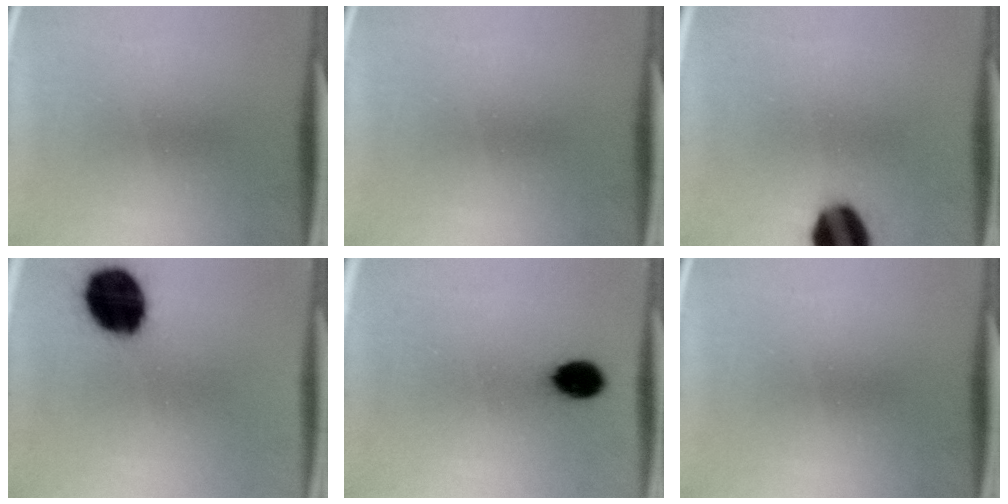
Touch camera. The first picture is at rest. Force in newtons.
{"total": 0.0}
{"total": 13.3}
{"total": 17.1}
{"total": 8.7}
{"total": 0.0}